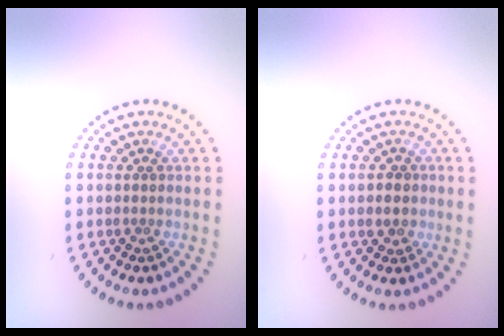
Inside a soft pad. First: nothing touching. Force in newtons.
{"total": 1.1, "press": 1.0, "slide": 0.6}